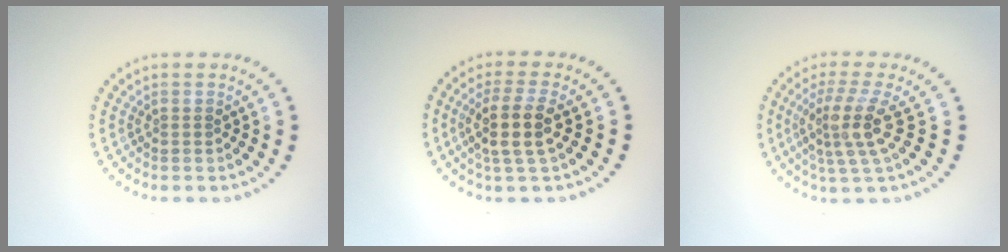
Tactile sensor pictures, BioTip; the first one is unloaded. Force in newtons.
{"total": 3.5, "press": 2.9, "slide": 1.9}
{"total": 4.1, "press": 2.9, "slide": 2.9}